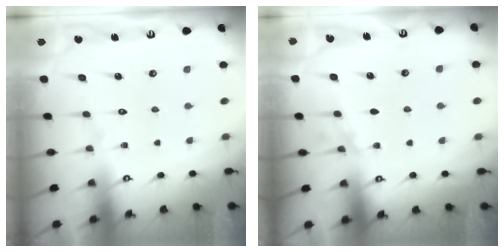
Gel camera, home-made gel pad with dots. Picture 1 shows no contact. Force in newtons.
{"total": 2.5, "press": 1.6, "slide": 1.8}